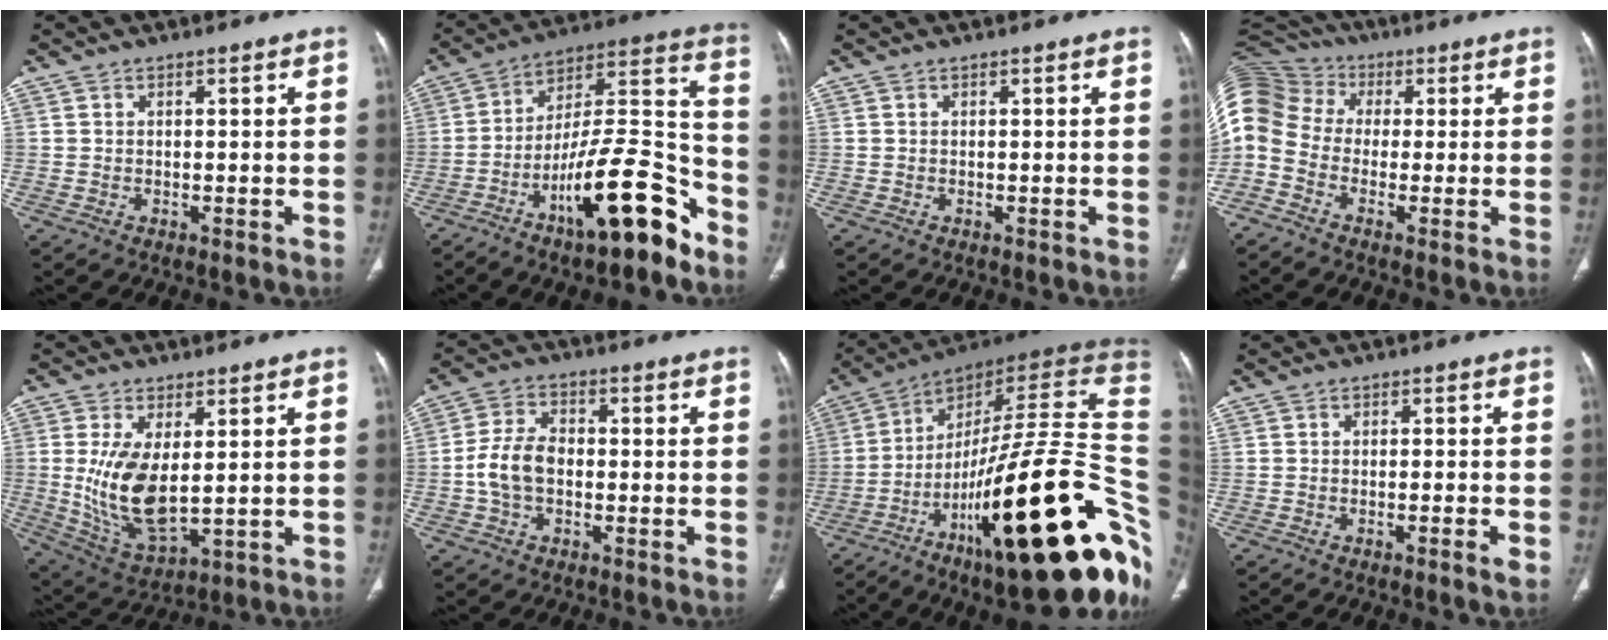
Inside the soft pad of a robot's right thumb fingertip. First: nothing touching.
{"total": 20.8, "force": [-12.2, 5.7, 15.9], "torque": [-0.259, 0.089, -0.205]}
{"total": 0.0}
{"total": 16.3, "force": [-1.1, 13.3, 9.2], "torque": [-0.232, 0.063, -0.034]}
{"total": 12.7, "force": [0.8, 6.2, 11.0], "torque": [-0.205, -0.019, 0.034]}
{"total": 7.6, "force": [-1.2, 5.0, 5.5], "torque": [-0.108, 0.021, -0.027]}
{"total": 40.3, "force": [-11.1, 10.8, 37.2], "torque": [-0.456, 0.077, -0.171]}
{"total": 2.1, "force": [-0.9, 0.1, 1.9], "torque": [-0.040, 0.000, -0.017]}